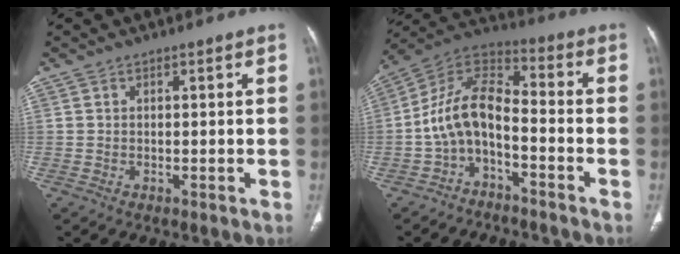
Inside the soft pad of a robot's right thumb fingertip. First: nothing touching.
{"total": 10.8, "force": [-4.2, 5.6, 8.2], "torque": [-0.150, 0.080, -0.092]}